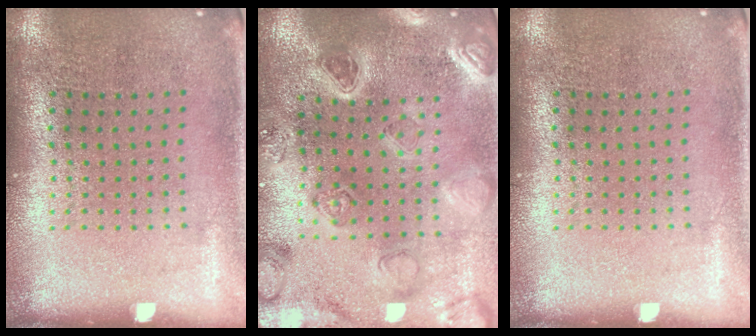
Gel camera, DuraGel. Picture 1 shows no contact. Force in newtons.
{"total": 2.4, "press": 2.4, "slide": 0.2}
{"total": 0.0}